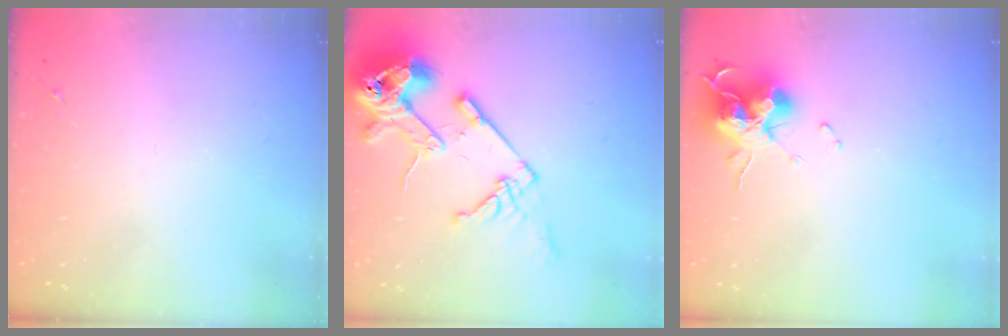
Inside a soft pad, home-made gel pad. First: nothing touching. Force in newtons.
{"total": 18.6, "press": 18.4, "slide": 2.2}
{"total": 15.2, "press": 15.1, "slide": 2.0}